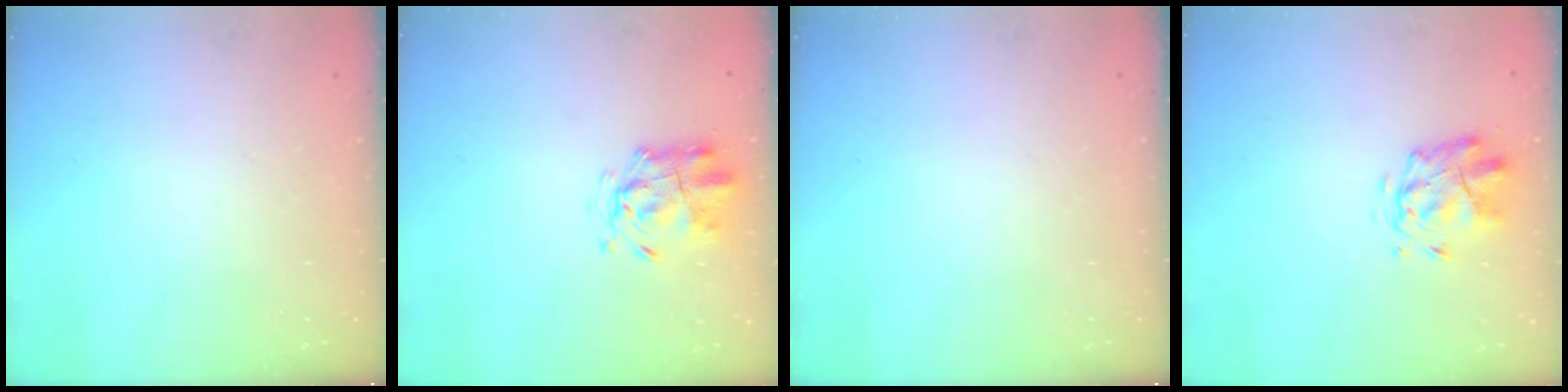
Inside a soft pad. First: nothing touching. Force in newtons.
{"total": 3.5, "press": 3.2, "slide": 1.3}
{"total": 0.0}
{"total": 2.7, "press": 2.4, "slide": 1.3}